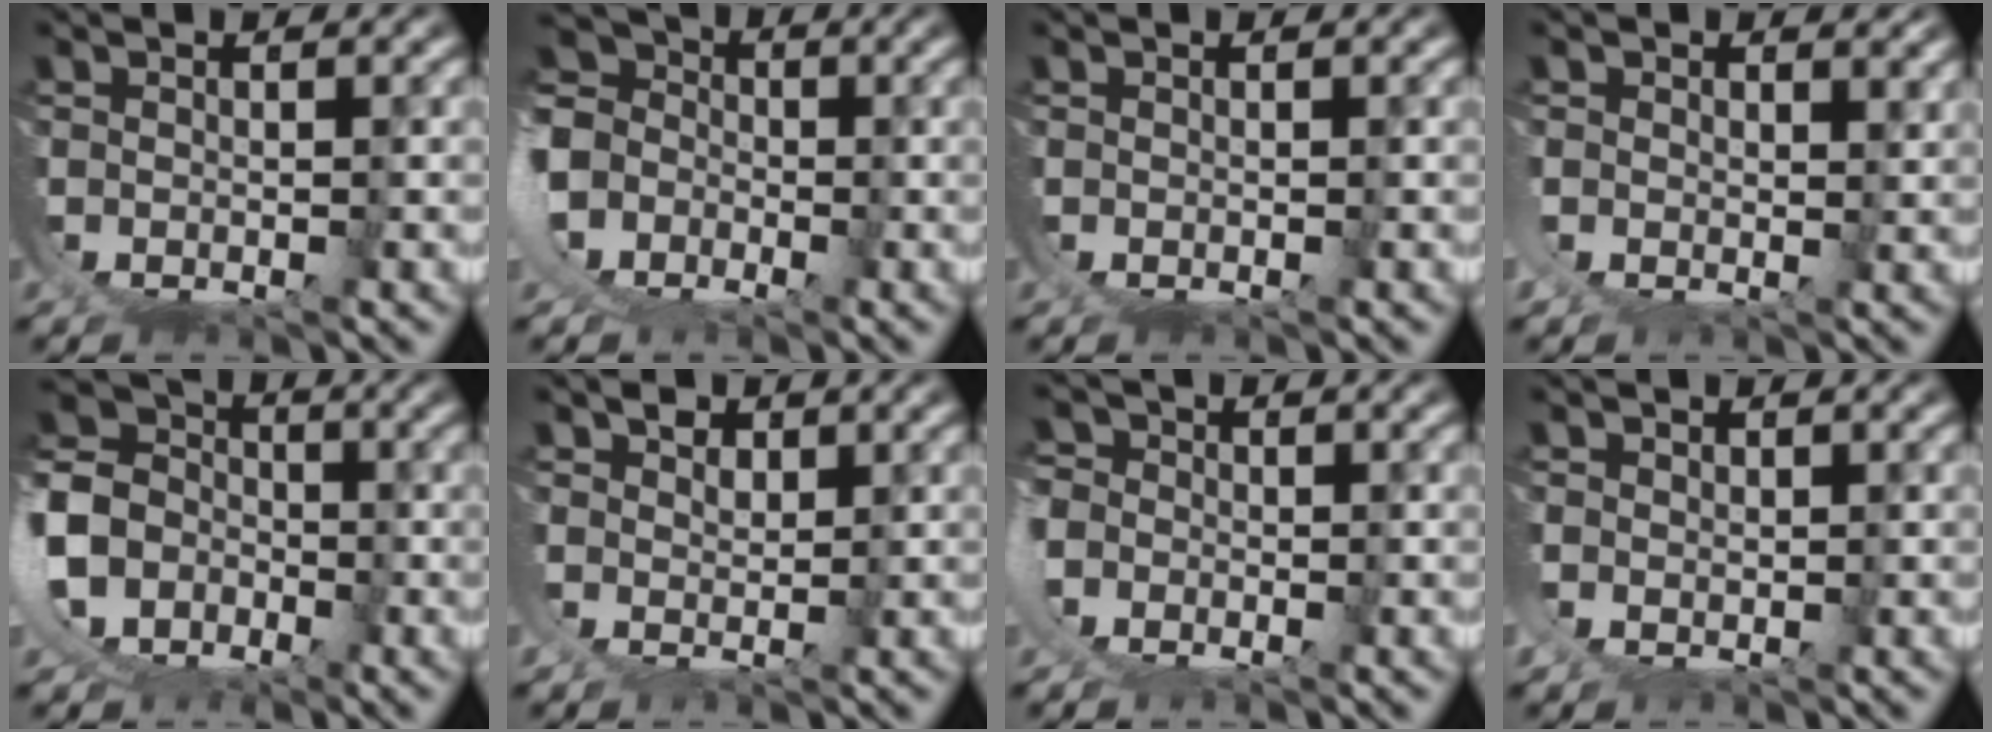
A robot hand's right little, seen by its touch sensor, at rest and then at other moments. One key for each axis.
{"total": 10.2, "fx": 0.5, "fy": 8.9, "fz": 4.9, "tx": -0.127, "ty": -0.013, "tz": -0.007}
{"total": 0.0}
{"total": 1.7, "fx": 1.2, "fy": 0.9, "fz": 0.9, "tx": -0.019, "ty": -0.003, "tz": 0.021}
{"total": 12.0, "fx": -0.1, "fy": 10.9, "fz": 5.2, "tx": -0.149, "ty": -0.020, "tz": -0.016}
{"total": 2.3, "fx": 1.8, "fy": 1.0, "fz": 1.0, "tx": -0.025, "ty": -0.007, "tz": 0.038}
{"total": 2.3, "fx": -0.3, "fy": 2.0, "fz": 1.2, "tx": -0.039, "ty": -0.008, "tz": -0.008}
{"total": 1.0, "fx": 0.7, "fy": 0.5, "fz": 0.6, "tx": -0.023, "ty": -0.008, "tz": 0.022}